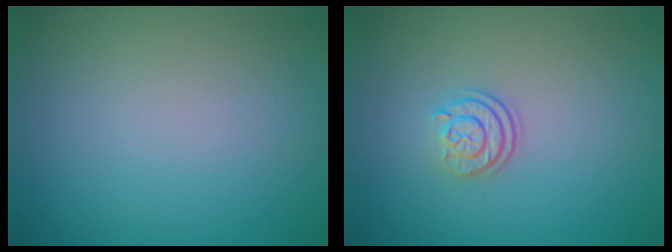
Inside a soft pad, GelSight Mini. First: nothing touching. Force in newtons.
{"total": 2.3, "press": 1.7, "slide": 1.6}